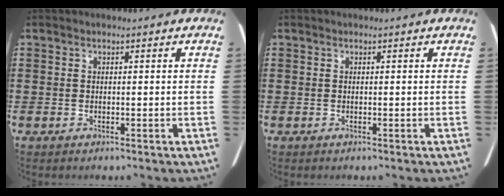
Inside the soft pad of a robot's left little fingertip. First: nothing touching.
{"total": 0.0}